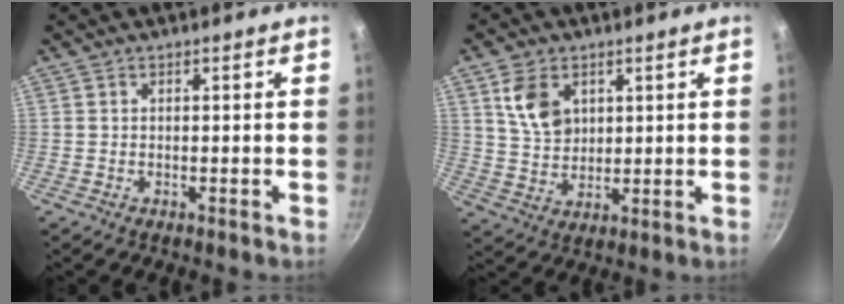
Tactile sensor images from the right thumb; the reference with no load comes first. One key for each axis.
{"total": 8.4, "fx": 3.3, "fy": 5.9, "fz": 4.9, "tx": -0.069, "ty": -0.017, "tz": 0.068}